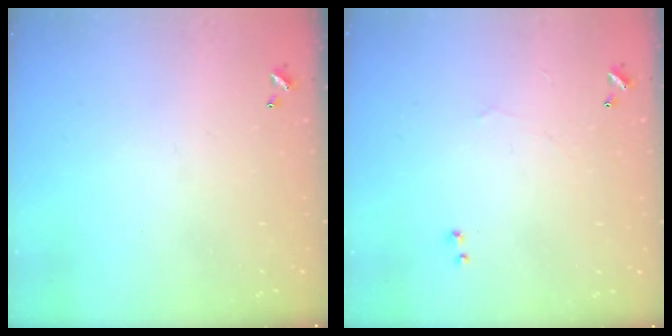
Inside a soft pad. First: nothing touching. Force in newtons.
{"total": 1.0, "press": 0.5, "slide": 0.8}